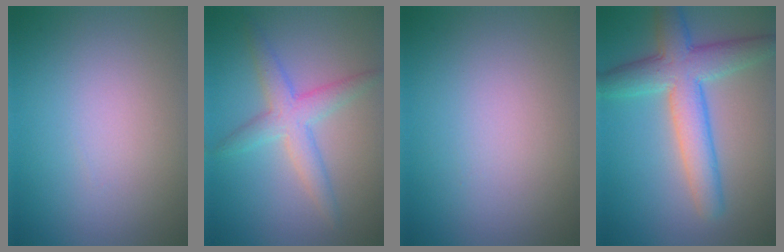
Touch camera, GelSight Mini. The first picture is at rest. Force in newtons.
{"total": 3.6, "press": 3.6, "slide": 0.1}
{"total": 0.0}
{"total": 5.5, "press": 5.5, "slide": 0.4}